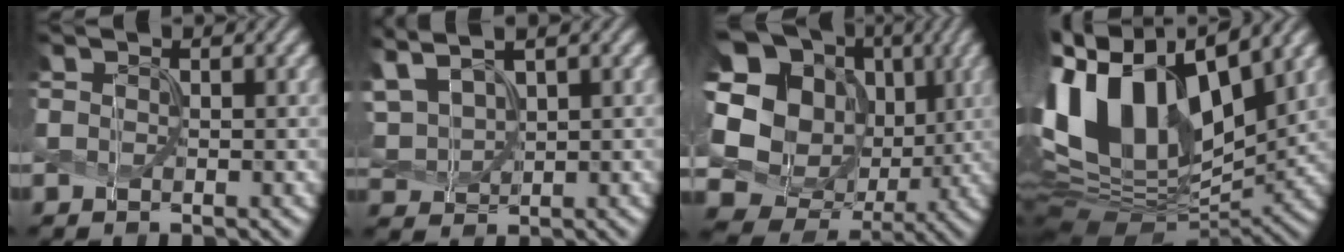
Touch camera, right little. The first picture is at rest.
{"total": 5.5, "force": [3.0, 2.8, 3.7], "torque": [-0.111, 0.020, 0.064]}
{"total": 18.3, "force": [2.3, 15.7, 8.9], "torque": [-0.206, 0.012, 0.040]}
{"total": 15.1, "force": [3.3, 9.0, 11.7], "torque": [-0.245, 0.003, 0.065]}